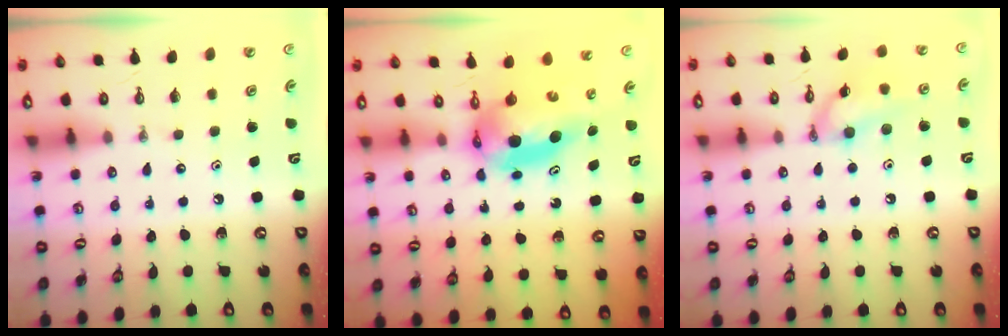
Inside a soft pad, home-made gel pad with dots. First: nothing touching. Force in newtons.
{"total": 7.1, "press": 7.1, "slide": 0.7}
{"total": 11.5, "press": 11.4, "slide": 0.9}